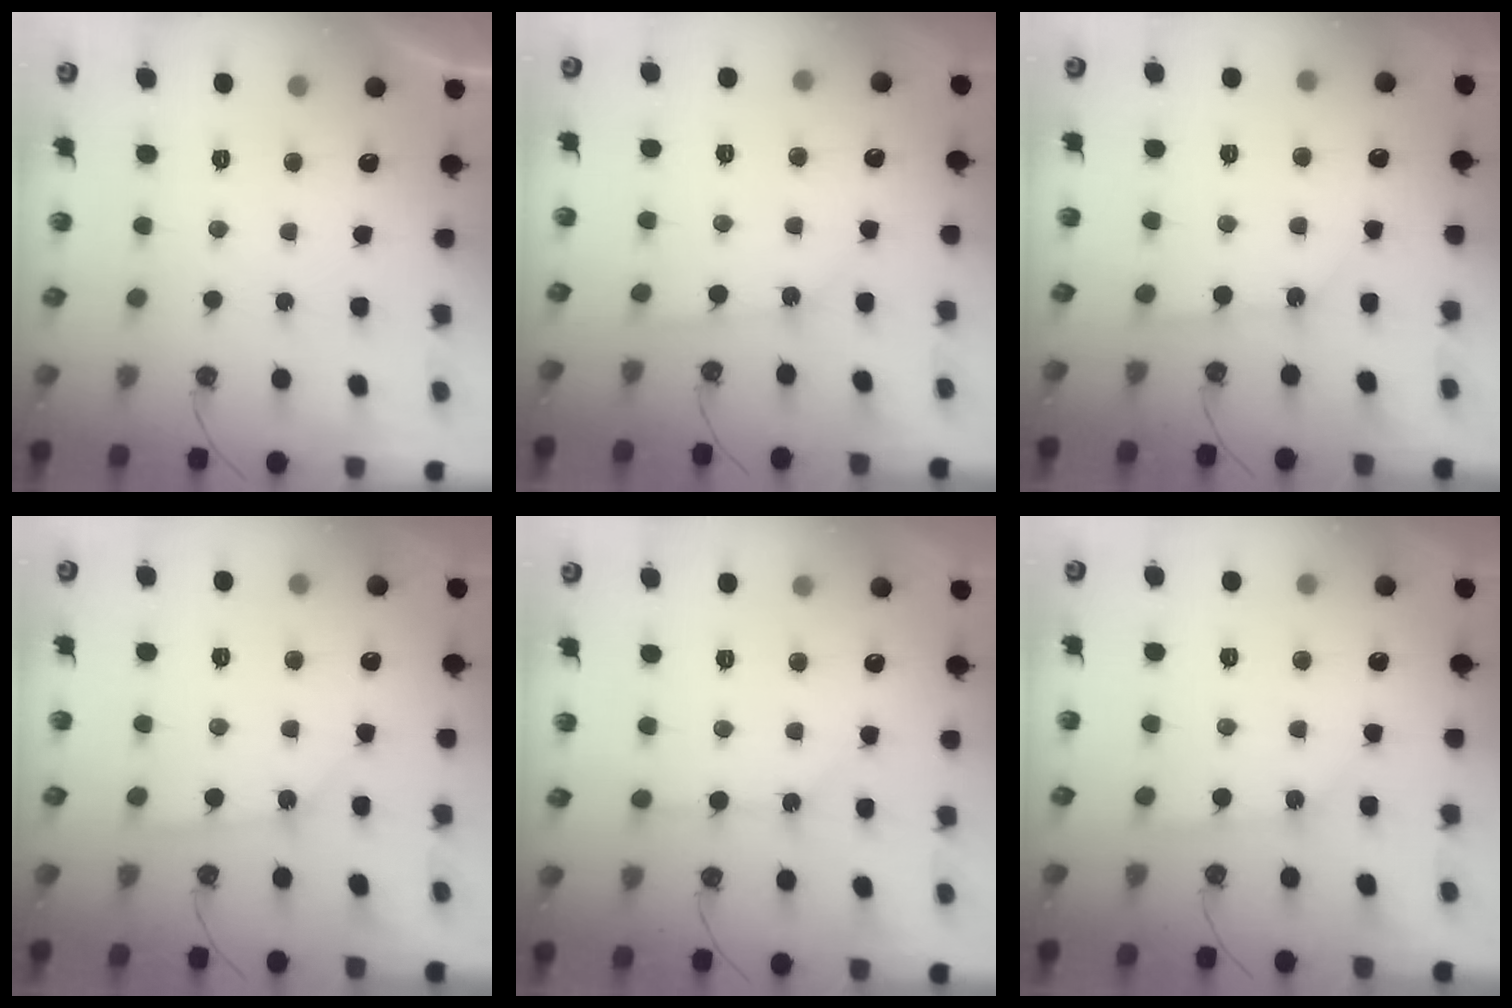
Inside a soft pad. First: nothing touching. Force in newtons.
{"total": 2.8, "press": 2.8, "slide": 0.3}
{"total": 4.7, "press": 4.7, "slide": 0.5}
{"total": 2.5, "press": 2.5, "slide": 0.3}
{"total": 3.0, "press": 3.0, "slide": 0.3}
{"total": 2.3, "press": 2.3, "slide": 0.2}